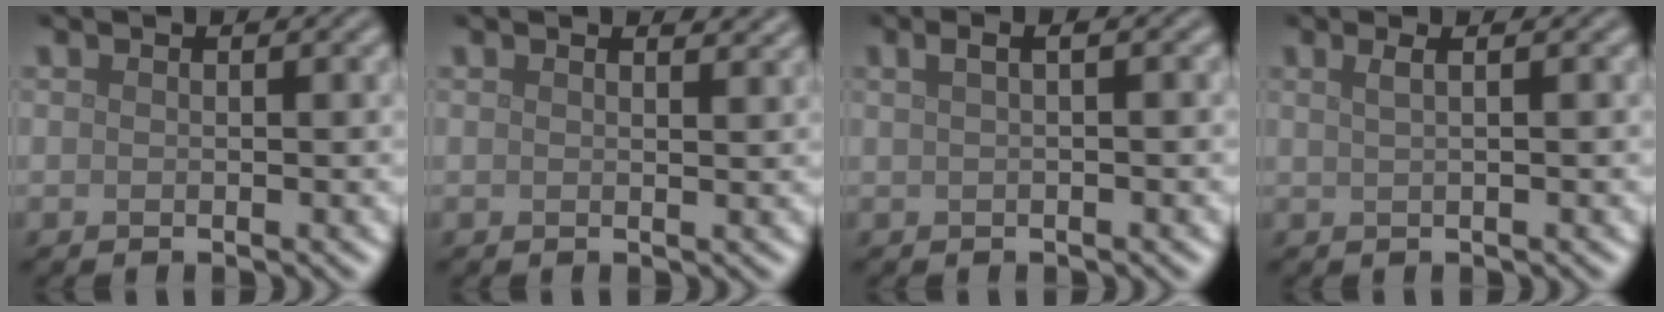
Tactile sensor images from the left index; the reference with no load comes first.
{"total": 1.4, "force": [1.3, 0.3, 0.4], "torque": [-0.006, -0.002, 0.012]}
{"total": 2.2, "force": [0.7, 0.8, 1.9], "torque": [-0.033, 0.009, 0.005]}
{"total": 2.4, "force": [1.0, 1.1, 1.8], "torque": [-0.013, 0.005, -0.008]}